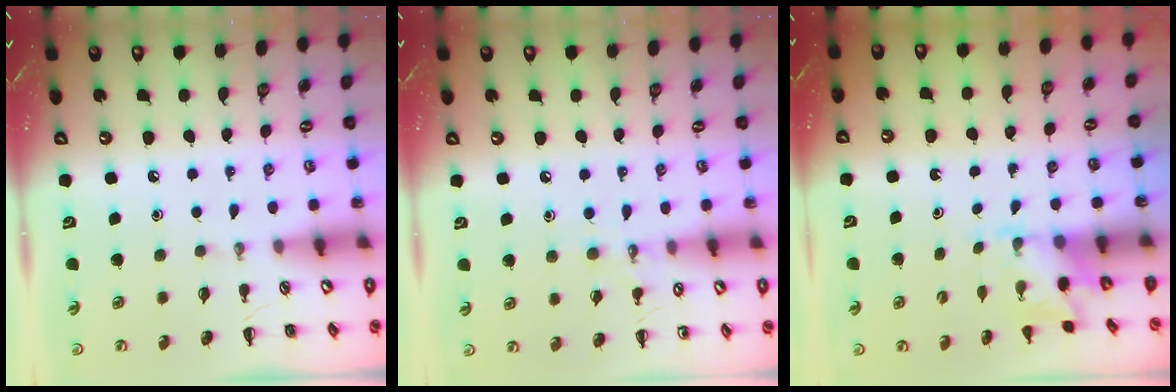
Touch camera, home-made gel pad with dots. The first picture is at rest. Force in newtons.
{"total": 7.0, "press": 6.8, "slide": 1.6}
{"total": 1.7, "press": 1.6, "slide": 0.5}